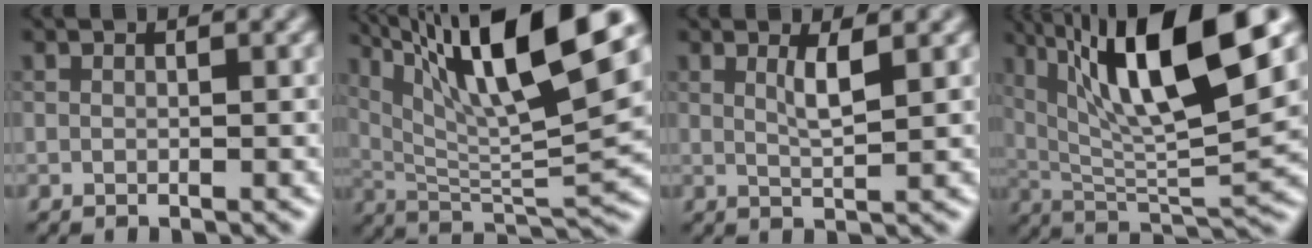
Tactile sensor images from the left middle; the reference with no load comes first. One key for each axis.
{"total": 14.5, "fx": 7.4, "fy": 3.1, "fz": 12.1, "tx": -0.203, "ty": 0.012, "tz": 0.134}
{"total": 2.1, "fx": 0.8, "fy": 0.3, "fz": 1.9, "tx": -0.036, "ty": -0.003, "tz": 0.013}
{"total": 13.1, "fx": 5.6, "fy": 2.8, "fz": 11.5, "tx": -0.194, "ty": 0.007, "tz": 0.103}